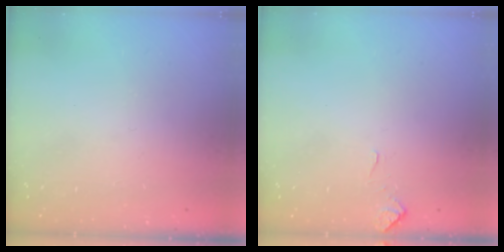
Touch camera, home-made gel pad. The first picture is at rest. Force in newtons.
{"total": 0.0}